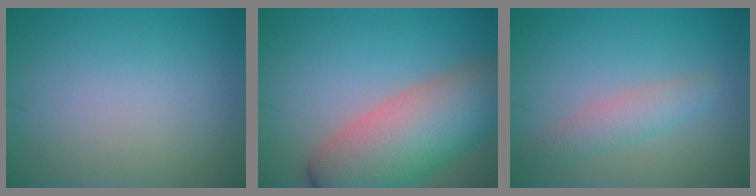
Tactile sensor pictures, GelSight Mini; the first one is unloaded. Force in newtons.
{"total": 10.3, "press": 10.2, "slide": 0.9}
{"total": 2.6, "press": 2.6, "slide": 0.2}